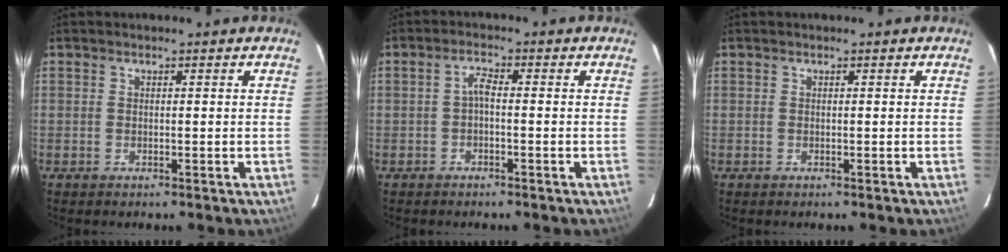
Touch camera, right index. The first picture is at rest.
{"total": 1.9, "force": [-0.7, 0.5, 1.7], "torque": [-0.036, 0.008, -0.015]}
{"total": 0.0}